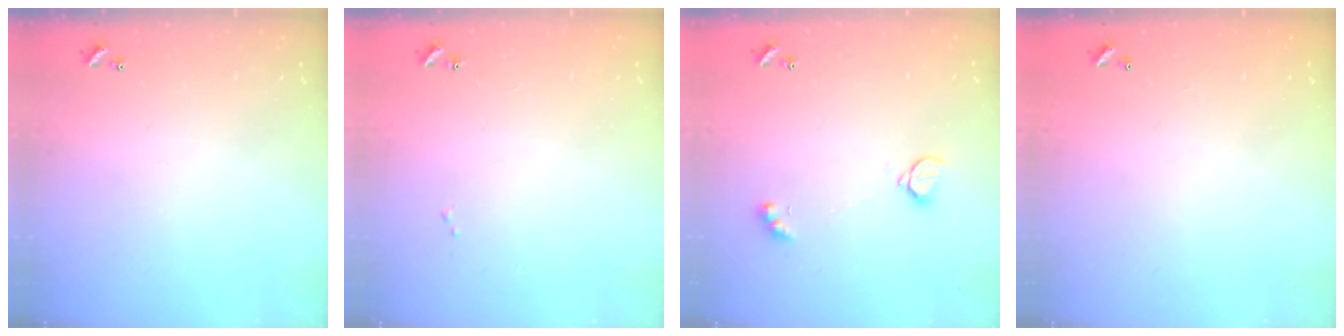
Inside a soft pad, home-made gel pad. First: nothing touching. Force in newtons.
{"total": 0.0}
{"total": 2.2, "press": 2.1, "slide": 0.6}
{"total": 2.7, "press": 2.7, "slide": 0.1}